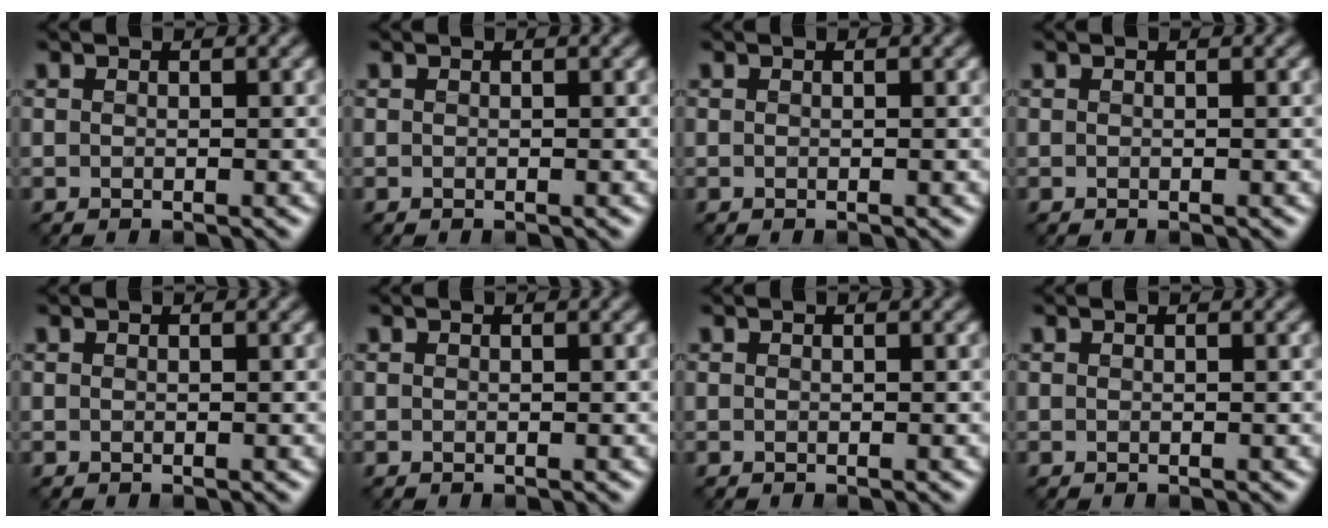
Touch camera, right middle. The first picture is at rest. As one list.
[{"total": 0.0}, {"total": 0.0}, {"total": 0.0}, {"total": 0.0}, {"total": 0.0}, {"total": 0.0}, {"total": 0.0}]